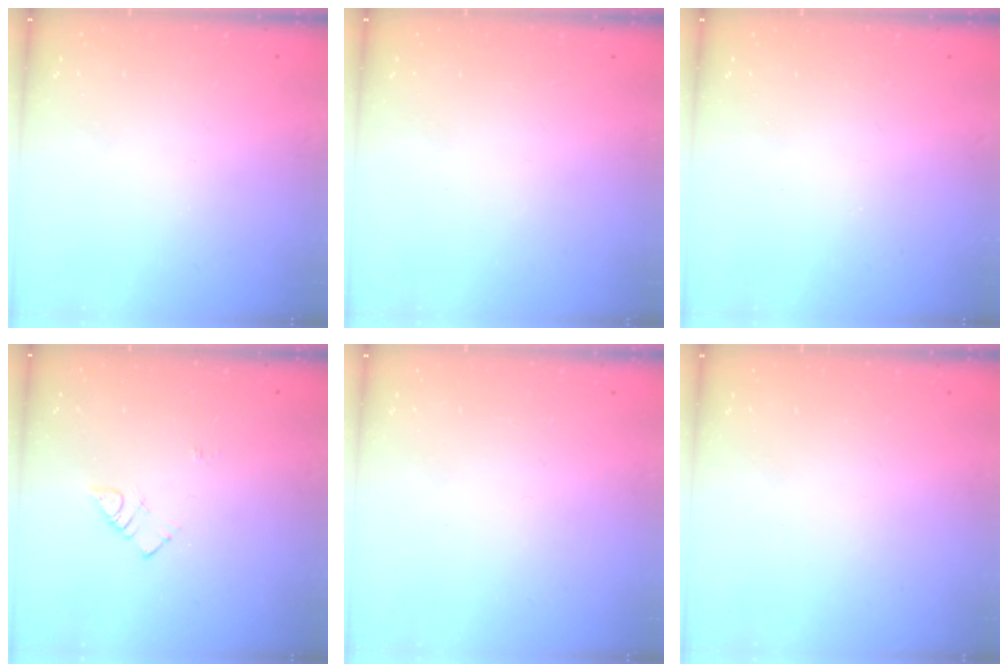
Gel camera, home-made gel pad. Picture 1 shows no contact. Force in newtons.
{"total": 1.5, "press": 1.5, "slide": 0.1}
{"total": 2.5, "press": 2.4, "slide": 0.4}
{"total": 4.1, "press": 4.0, "slide": 0.7}
{"total": 1.8, "press": 1.8, "slide": 0.2}
{"total": 1.5, "press": 1.5, "slide": 0.1}